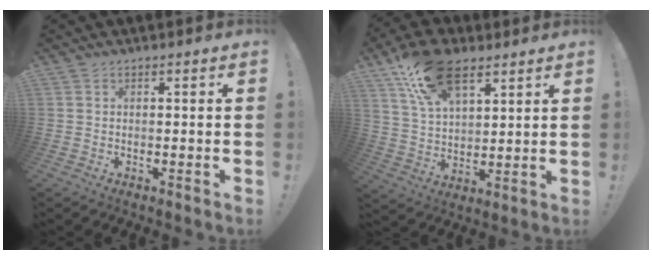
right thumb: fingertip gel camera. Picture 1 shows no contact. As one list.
[{"total": 17.1, "force": [10.1, 9.4, 10.1], "torque": [-0.176, -0.036, 0.186]}]